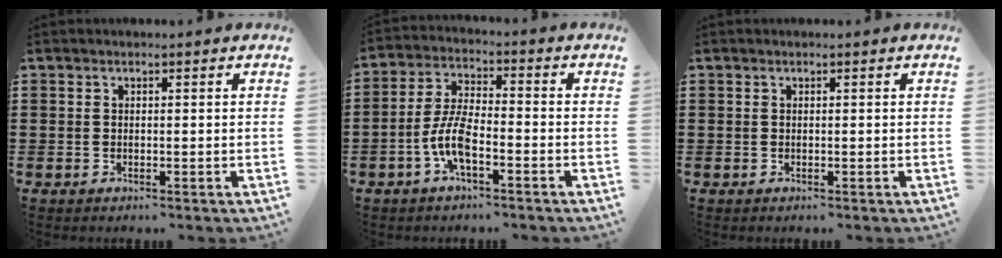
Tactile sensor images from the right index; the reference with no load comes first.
{"total": 7.0, "force": [-3.1, 2.3, 5.8], "torque": [-0.146, -0.008, -0.066]}
{"total": 0.0}